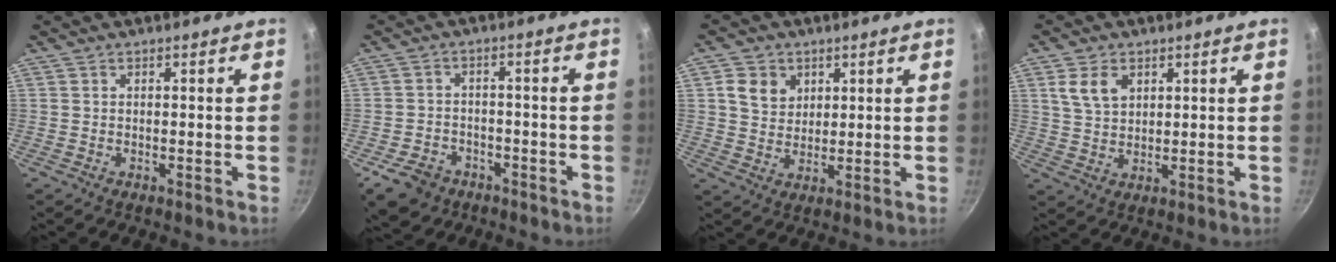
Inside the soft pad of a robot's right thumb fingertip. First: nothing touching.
{"total": 7.6, "force": [-4.4, 5.5, 3.1], "torque": [-0.045, 0.036, -0.063]}
{"total": 6.4, "force": [2.3, 5.2, 2.8], "torque": [-0.026, -0.002, 0.041]}
{"total": 6.1, "force": [2.4, 4.1, 3.8], "torque": [-0.060, -0.006, 0.049]}